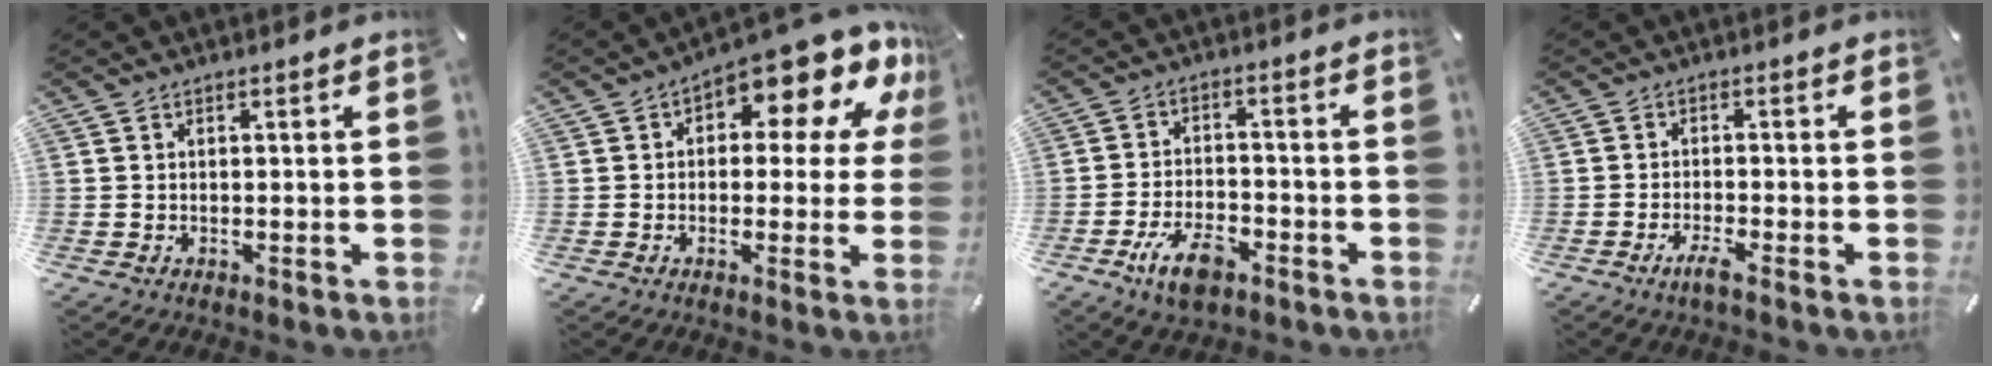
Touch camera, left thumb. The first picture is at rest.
{"total": 12.9, "force": [8.2, 4.8, 8.8], "torque": [-0.116, -0.077, 0.133]}
{"total": 8.5, "force": [-4.9, 4.2, 5.6], "torque": [-0.112, 0.017, -0.087]}
{"total": 3.4, "force": [-2.4, 0.3, 2.4], "torque": [-0.050, -0.001, -0.045]}